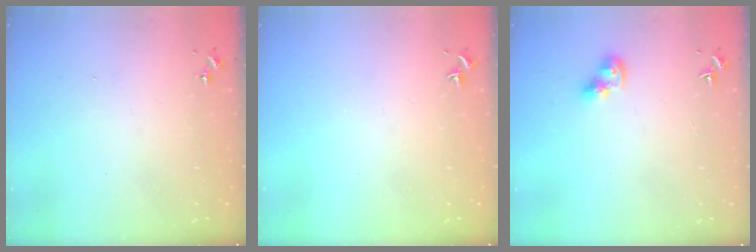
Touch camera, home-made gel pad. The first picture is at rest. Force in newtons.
{"total": 0.0}
{"total": 8.3, "press": 8.2, "slide": 0.9}